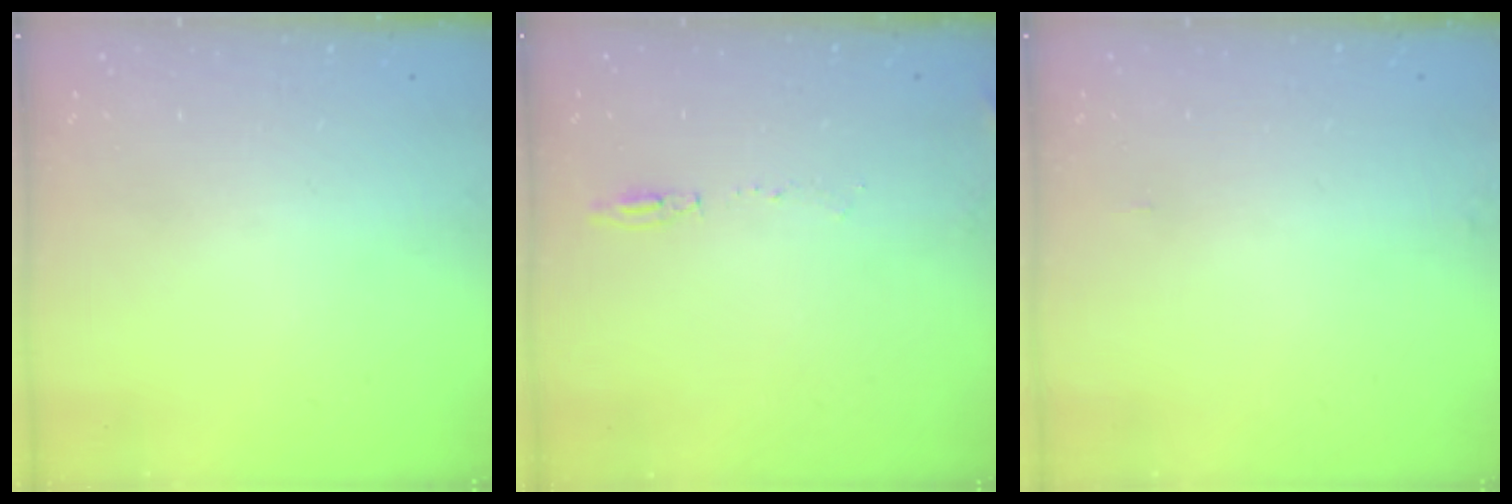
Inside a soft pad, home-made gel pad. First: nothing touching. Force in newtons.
{"total": 6.3, "press": 5.7, "slide": 2.6}
{"total": 4.1, "press": 3.8, "slide": 1.7}